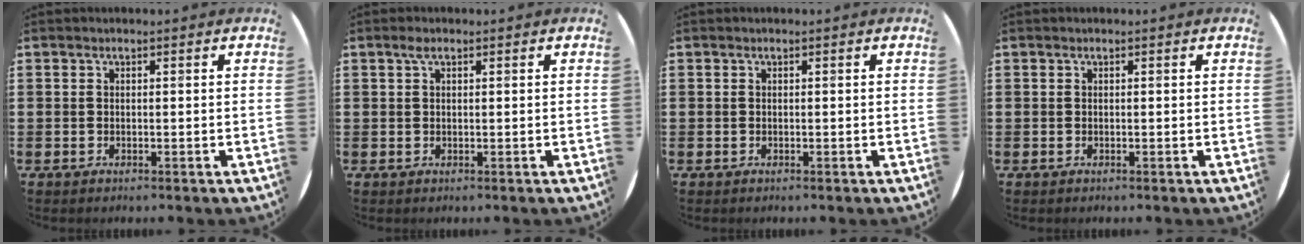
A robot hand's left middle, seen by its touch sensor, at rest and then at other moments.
{"total": 1.2, "force": [0.6, 0.6, 0.9], "torque": [-0.011, 0.003, 0.008]}
{"total": 0.0}
{"total": 0.0}